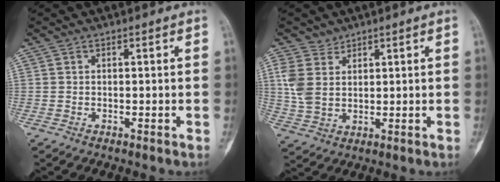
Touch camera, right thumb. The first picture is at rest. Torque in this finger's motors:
{"motor_torque": [0.55, 0.76, 0.34, 0.31, 0.20]}